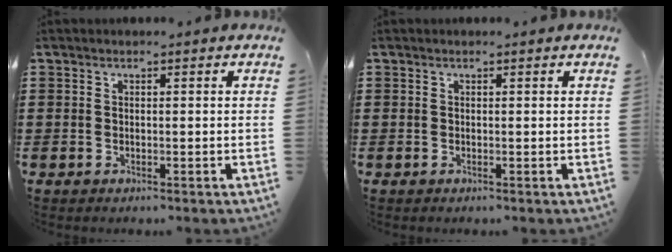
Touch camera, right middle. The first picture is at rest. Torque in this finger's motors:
{"motor_torque": [0.25, -0.33, 0.03, 0.02]}